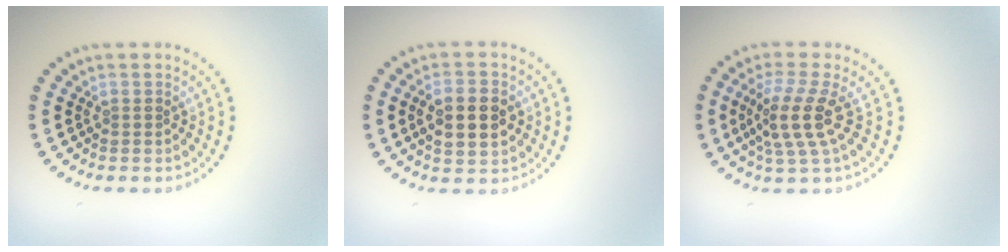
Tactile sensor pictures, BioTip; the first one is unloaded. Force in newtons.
{"total": 4.6, "press": 4.6, "slide": 0.3}
{"total": 3.8, "press": 3.1, "slide": 2.2}